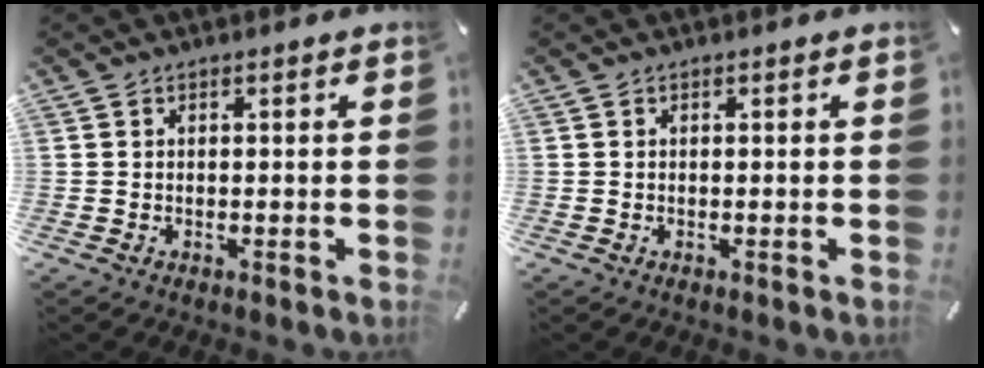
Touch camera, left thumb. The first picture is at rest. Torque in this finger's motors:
{"motor_torque": [0.00, 0.00, -0.03, 0.03, 0.00]}